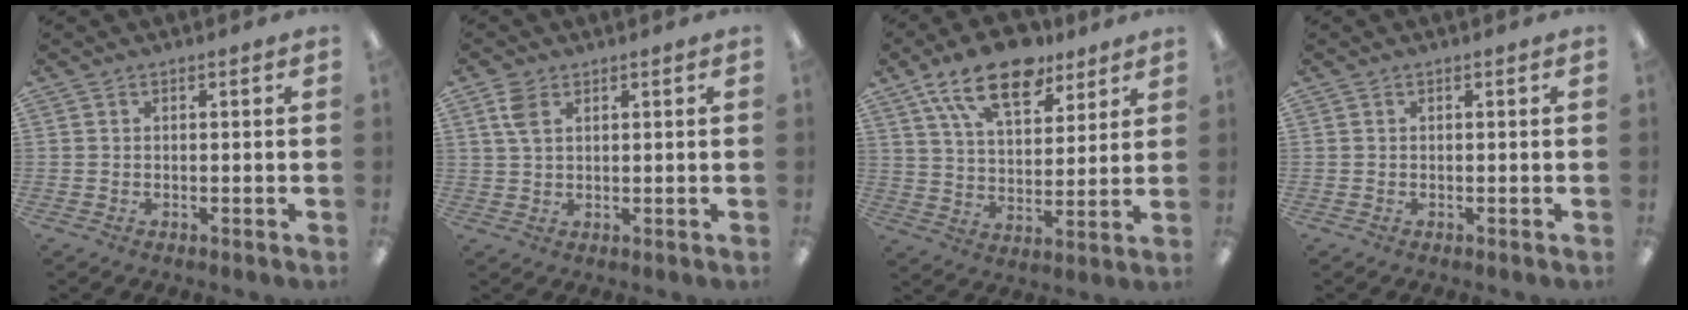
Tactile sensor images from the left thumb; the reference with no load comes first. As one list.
[{"total": 4.9, "force": [2.6, 2.7, 3.1], "torque": [-0.070, 0.003, 0.049]}, {"total": 17.0, "force": [11.2, 8.3, 9.8], "torque": [-0.161, -0.047, 0.196]}, {"total": 0.0}]